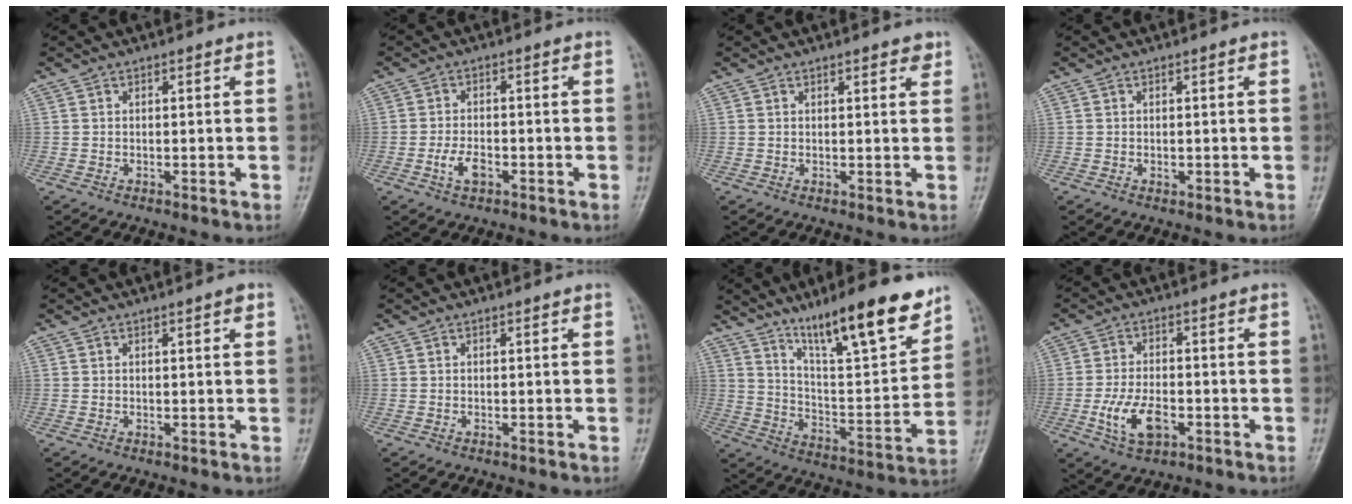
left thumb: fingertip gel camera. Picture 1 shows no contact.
{"total": 4.0, "force": [-1.7, 2.1, 2.9], "torque": [-0.058, 0.011, -0.032]}
{"total": 2.2, "force": [1.5, 0.7, 1.4], "torque": [-0.012, -0.006, 0.017]}
{"total": 1.0, "force": [0.0, 0.6, 0.7], "torque": [-0.008, 0.006, 0.002]}
{"total": 1.3, "force": [0.6, 0.2, 1.1], "torque": [-0.017, 0.000, 0.007]}
{"total": 0.0}
{"total": 19.1, "force": [13.3, 3.9, 13.2], "torque": [-0.174, -0.073, 0.223]}
{"total": 7.8, "force": [-2.7, 4.2, 5.9], "torque": [-0.117, 0.009, -0.049]}